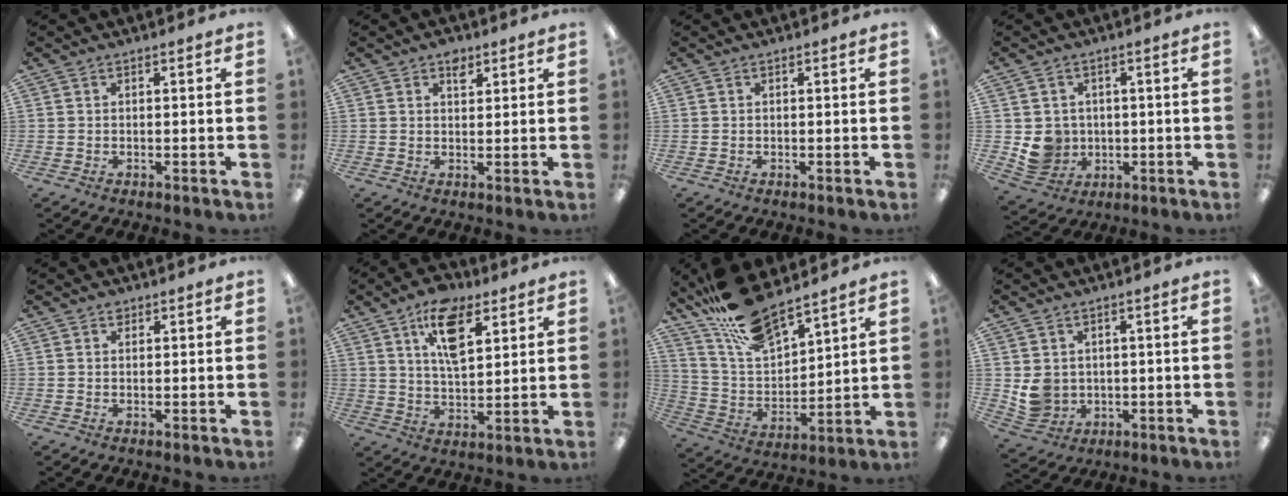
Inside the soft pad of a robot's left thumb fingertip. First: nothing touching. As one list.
[{"total": 3.3, "force": [2.2, 1.8, 1.7], "torque": [-0.012, -0.009, 0.036]}, {"total": 0.0}, {"total": 6.6, "force": [0.5, 6.4, 1.7], "torque": [-0.036, -0.002, 0.016]}, {"total": 1.3, "force": [1.0, 0.7, 0.4], "torque": [-0.002, -0.003, 0.016]}, {"total": 12.4, "force": [7.0, 6.3, 8.1], "torque": [-0.132, -0.018, 0.124]}, {"total": 15.8, "force": [13.6, 4.5, 6.8], "torque": [-0.154, -0.082, 0.245]}, {"total": 5.3, "force": [1.3, 4.9, 1.6], "torque": [-0.031, 0.000, 0.028]}]